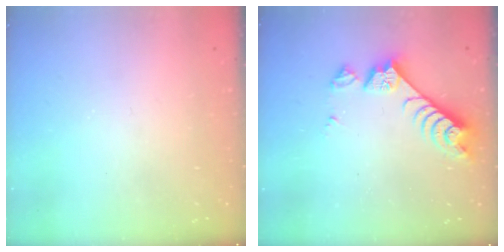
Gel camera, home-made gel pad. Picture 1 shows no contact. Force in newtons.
{"total": 8.0, "press": 7.9, "slide": 0.7}